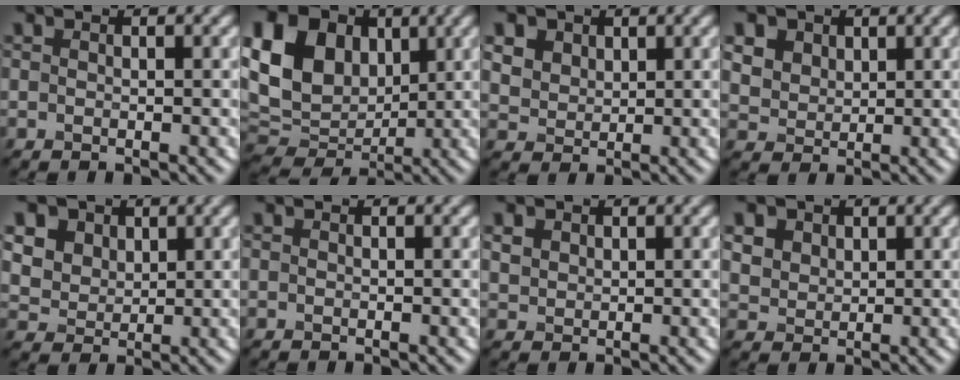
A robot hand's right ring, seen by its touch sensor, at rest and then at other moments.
{"total": 14.1, "force": [3.6, 10.8, 8.3], "torque": [-0.189, 0.039, 0.055]}
{"total": 5.8, "force": [3.3, 4.1, 2.5], "torque": [-0.079, 0.010, 0.061]}
{"total": 6.5, "force": [3.6, 4.7, 2.8], "torque": [-0.087, 0.012, 0.063]}
{"total": 10.0, "force": [5.0, 7.5, 4.3], "torque": [-0.112, 0.028, 0.079]}
{"total": 0.0}
{"total": 1.6, "force": [0.9, 1.2, 0.5], "torque": [-0.015, -0.003, 0.020]}
{"total": 5.1, "force": [2.8, 3.6, 2.2], "torque": [-0.073, 0.010, 0.053]}